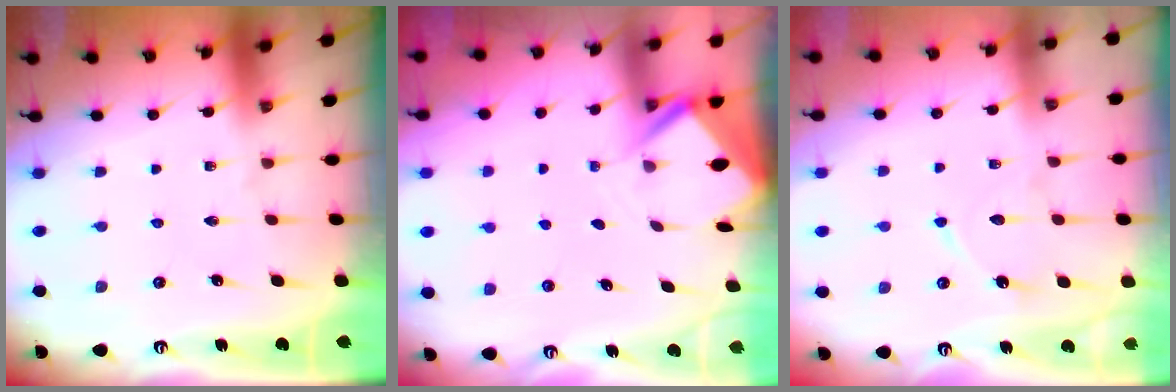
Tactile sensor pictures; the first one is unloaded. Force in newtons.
{"total": 2.9, "press": 2.9, "slide": 0.3}
{"total": 7.0, "press": 6.9, "slide": 0.8}